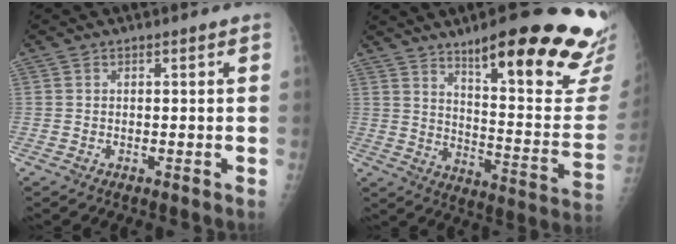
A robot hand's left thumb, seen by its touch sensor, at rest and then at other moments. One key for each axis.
{"total": 26.9, "fx": 17.9, "fy": 5.1, "fz": 19.5, "tx": -0.229, "ty": -0.084, "tz": 0.253}